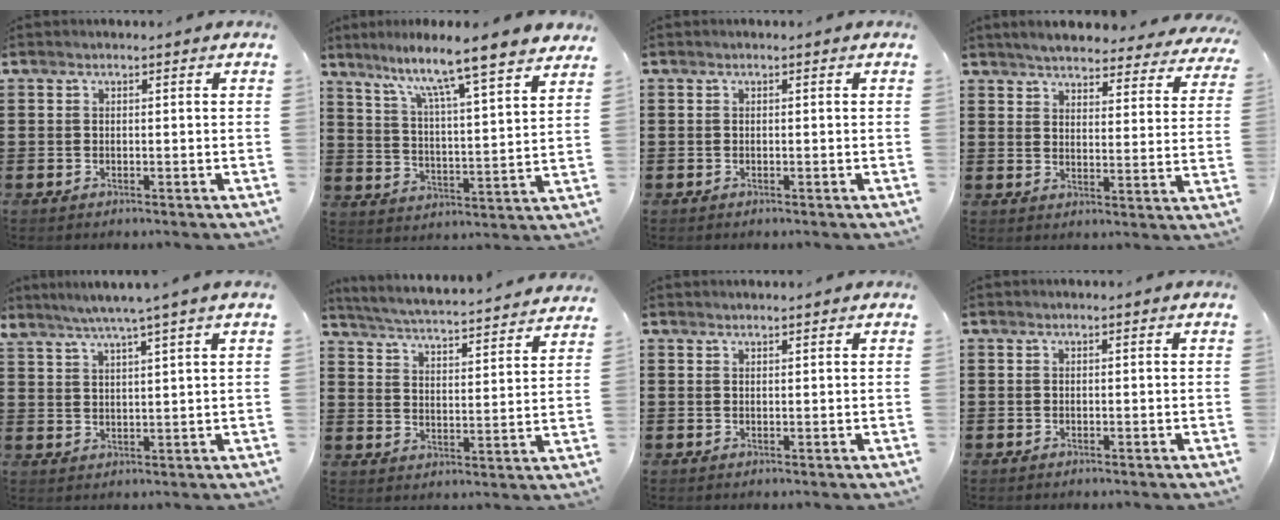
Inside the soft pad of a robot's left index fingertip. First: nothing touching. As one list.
[{"total": 8.5, "force": [7.2, -1.2, 4.3], "torque": [-0.104, -0.060, 0.111]}, {"total": 0.0}, {"total": 4.7, "force": [4.6, 0.1, 0.9], "torque": [-0.041, -0.029, 0.079]}, {"total": 4.1, "force": [3.5, -1.0, 1.9], "torque": [-0.046, -0.015, 0.059]}, {"total": 4.0, "force": [3.9, -0.8, 0.8], "torque": [-0.037, -0.038, 0.058]}, {"total": 1.0, "force": [1.0, 0.0, 0.1], "torque": [-0.004, -0.002, 0.021]}, {"total": 0.0}]